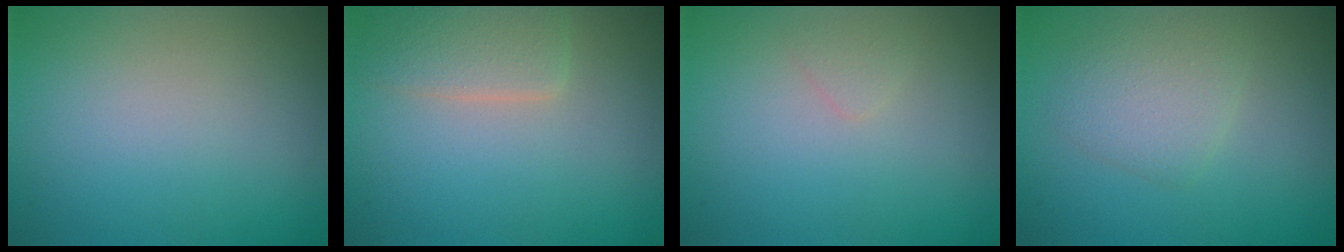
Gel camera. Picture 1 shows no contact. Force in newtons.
{"total": 2.8, "press": 2.8, "slide": 0.2}
{"total": 0.7, "press": 0.7, "slide": 0.0}
{"total": 2.7, "press": 2.7, "slide": 0.0}